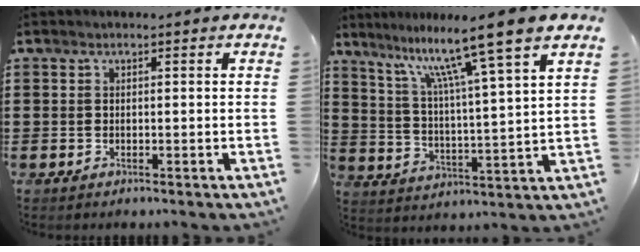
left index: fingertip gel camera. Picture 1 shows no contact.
{"total": 11.6, "force": [8.6, -0.5, 7.7], "torque": [-0.159, -0.046, 0.133]}